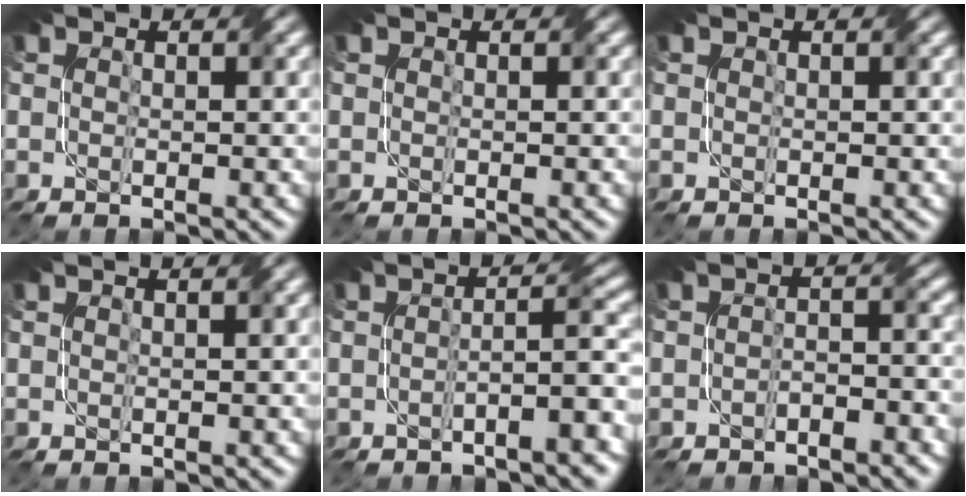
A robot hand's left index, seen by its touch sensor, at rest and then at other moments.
{"total": 0.0}
{"total": 0.0}
{"total": 1.6, "force": [1.0, 0.6, 1.1], "torque": [-0.012, 0.003, 0.001]}
{"total": 3.9, "force": [-1.6, 0.6, 3.5], "torque": [-0.047, 0.015, -0.035]}
{"total": 1.8, "force": [-1.3, 0.6, 1.2], "torque": [-0.020, 0.005, -0.022]}